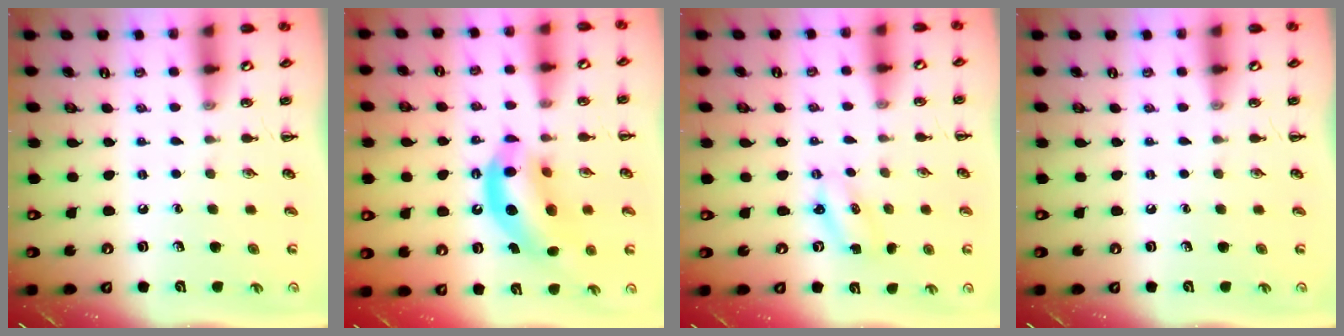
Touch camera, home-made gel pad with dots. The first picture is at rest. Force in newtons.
{"total": 13.6, "press": 13.1, "slide": 3.7}
{"total": 2.1, "press": 2.1, "slide": 0.6}
{"total": 0.0}